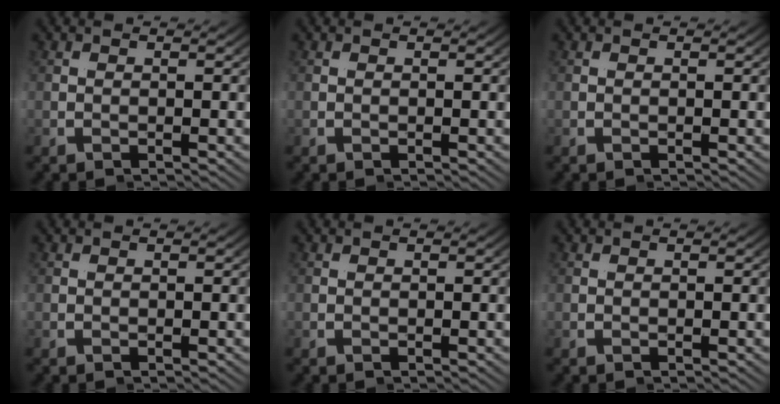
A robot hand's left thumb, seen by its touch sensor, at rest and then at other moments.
{"total": 0.0}
{"total": 0.0}
{"total": 0.0}
{"total": 0.0}
{"total": 0.0}